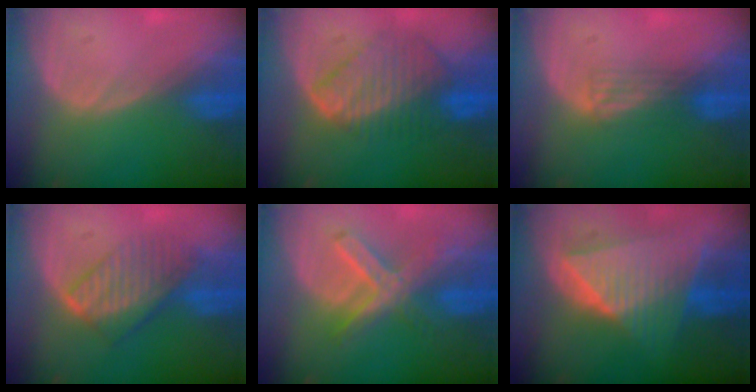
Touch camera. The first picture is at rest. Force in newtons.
{"total": 8.5, "press": 7.6, "slide": 3.9}
{"total": 2.5, "press": 2.2, "slide": 1.3}
{"total": 7.2, "press": 6.6, "slide": 2.9}
{"total": 7.5, "press": 6.4, "slide": 3.8}
{"total": 9.9, "press": 9.9, "slide": 0.6}